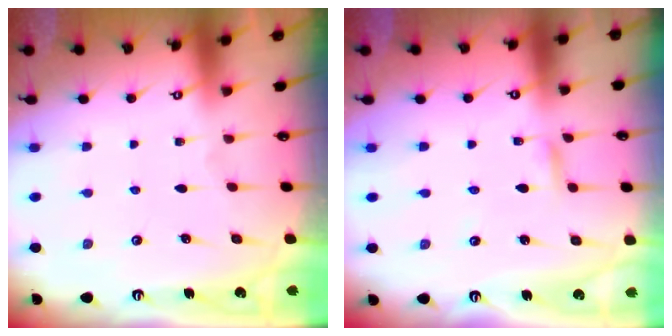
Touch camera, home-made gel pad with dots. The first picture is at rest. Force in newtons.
{"total": 2.1, "press": 2.1, "slide": 0.1}